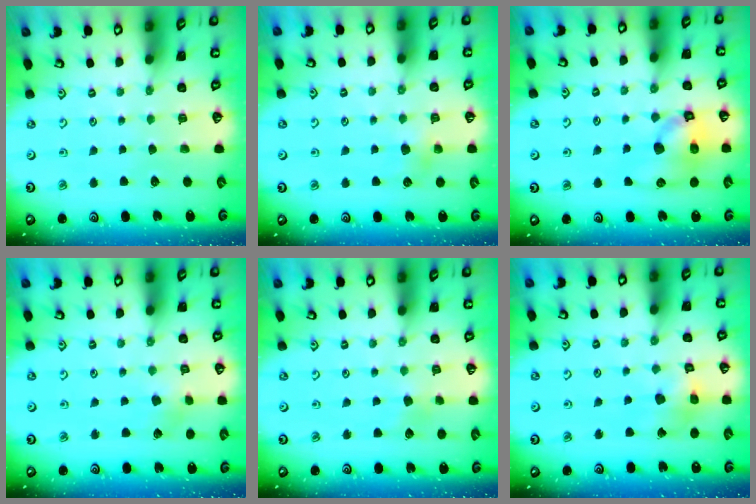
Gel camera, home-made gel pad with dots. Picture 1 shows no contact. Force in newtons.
{"total": 4.8, "press": 4.8, "slide": 0.3}
{"total": 12.4, "press": 12.3, "slide": 1.7}
{"total": 3.4, "press": 3.3, "slide": 0.4}
{"total": 3.8, "press": 3.8, "slide": 0.4}
{"total": 10.8, "press": 10.7, "slide": 1.6}